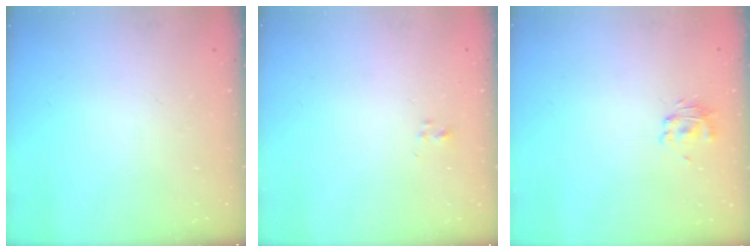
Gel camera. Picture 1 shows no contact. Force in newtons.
{"total": 1.8, "press": 1.7, "slide": 0.3}
{"total": 2.9, "press": 2.8, "slide": 0.7}